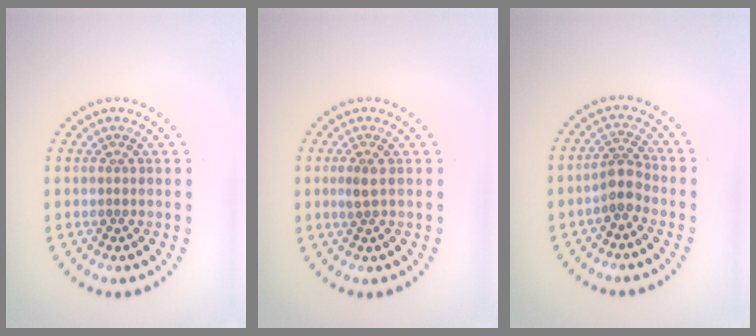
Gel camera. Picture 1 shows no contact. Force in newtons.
{"total": 1.2, "press": 1.0, "slide": 0.6}
{"total": 2.3, "press": 1.9, "slide": 1.3}